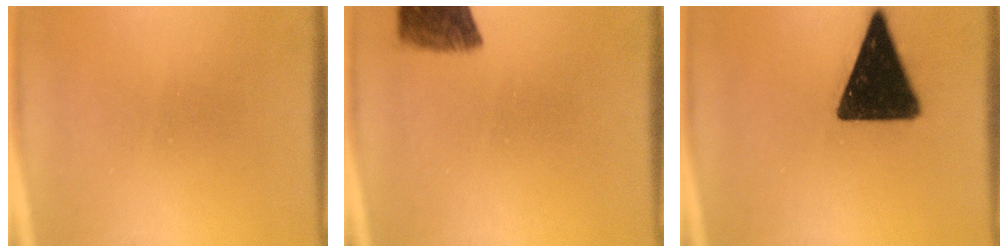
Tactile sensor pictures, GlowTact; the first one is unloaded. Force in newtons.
{"total": 7.8}
{"total": 17.4}